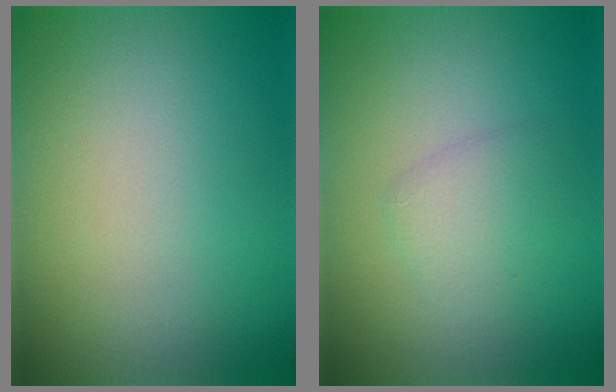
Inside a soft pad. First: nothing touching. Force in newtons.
{"total": 1.8, "press": 1.8, "slide": 0.1}